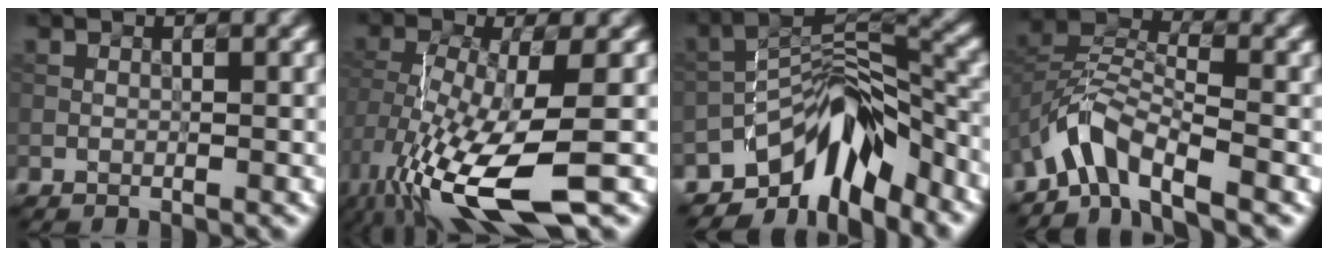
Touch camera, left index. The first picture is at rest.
{"total": 11.0, "force": [-5.0, 3.4, 9.2], "torque": [-0.202, -0.018, -0.093]}
{"total": 9.6, "force": [-6.8, 4.4, 5.2], "torque": [-0.054, 0.002, -0.127]}
{"total": 4.7, "force": [-3.5, 1.8, 2.5], "torque": [-0.040, 0.006, -0.078]}